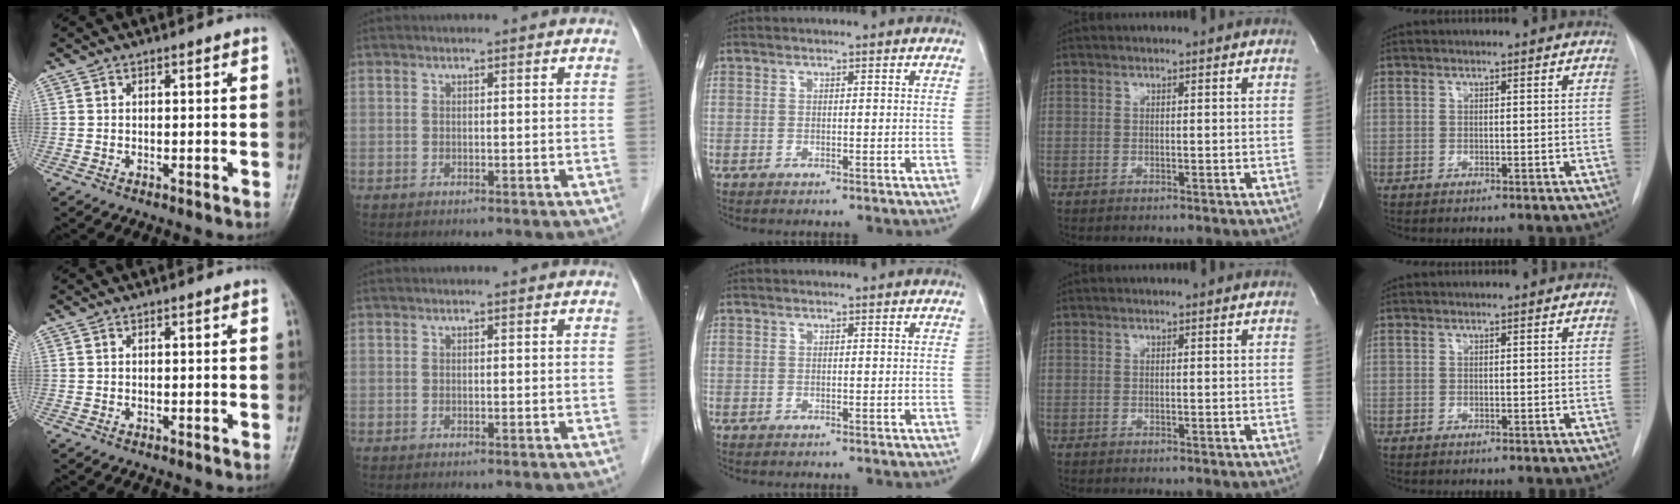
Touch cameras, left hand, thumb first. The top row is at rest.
{}